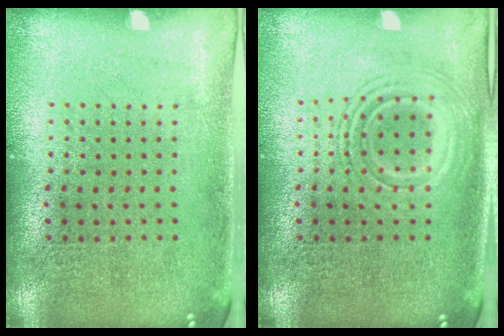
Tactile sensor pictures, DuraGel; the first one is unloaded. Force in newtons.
{"total": 2.4, "press": 2.4, "slide": 0.4}